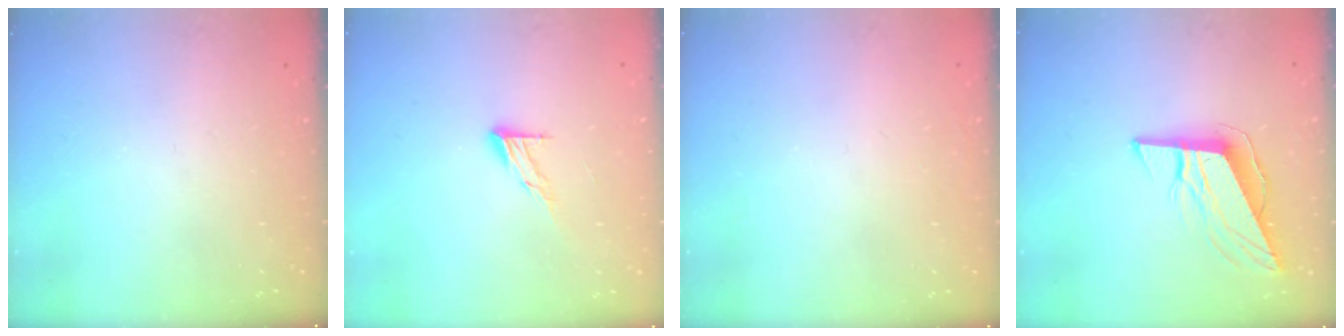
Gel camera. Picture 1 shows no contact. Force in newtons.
{"total": 7.3, "press": 7.3, "slide": 0.4}
{"total": 1.5, "press": 1.5, "slide": 0.1}
{"total": 10.3, "press": 10.2, "slide": 1.9}